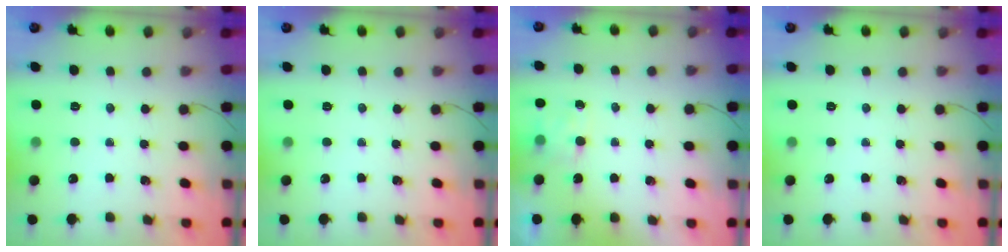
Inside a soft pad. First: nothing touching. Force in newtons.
{"total": 0.0}
{"total": 3.7, "press": 3.6, "slide": 1.0}
{"total": 0.0}